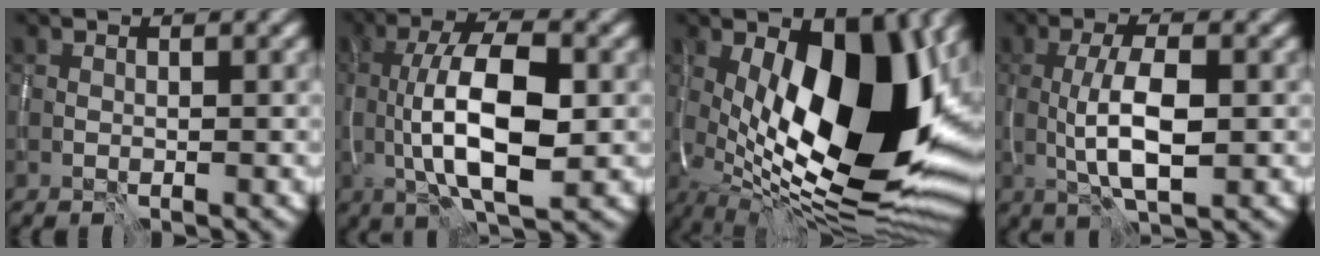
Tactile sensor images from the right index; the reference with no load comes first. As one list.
[{"total": 9.3, "force": [-0.4, 3.5, 8.6], "torque": [-0.147, 0.003, -0.008]}, {"total": 17.6, "force": [0.0, 8.3, 15.5], "torque": [-0.226, -0.010, 0.000]}, {"total": 5.3, "force": [-0.4, 1.7, 5.0], "torque": [-0.098, -0.001, -0.006]}]